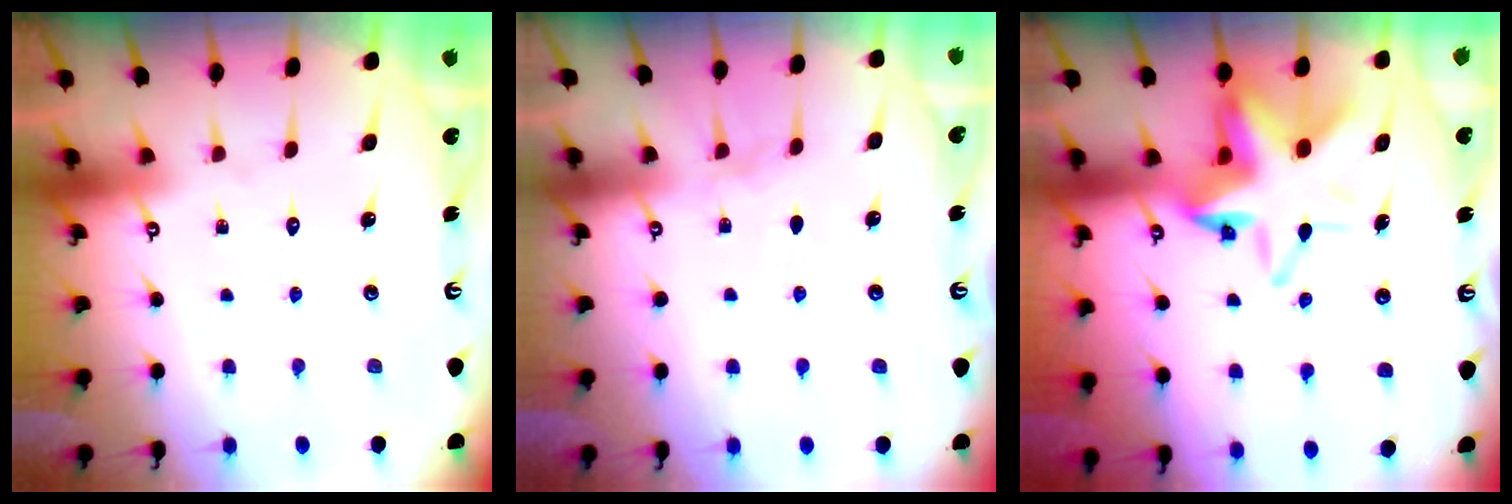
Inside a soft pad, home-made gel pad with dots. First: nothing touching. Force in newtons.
{"total": 2.9, "press": 2.8, "slide": 0.7}
{"total": 10.6, "press": 10.4, "slide": 1.9}